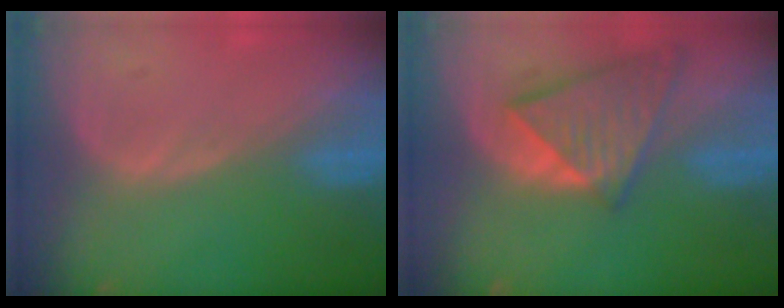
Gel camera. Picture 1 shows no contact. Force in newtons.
{"total": 8.2, "press": 7.3, "slide": 3.8}